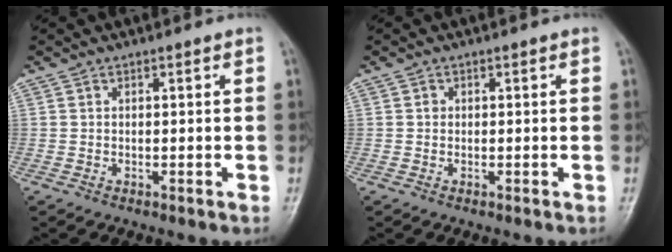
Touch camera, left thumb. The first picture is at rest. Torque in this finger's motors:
{"motor_torque": [-0.01, 0.04, -0.09, -0.02, 0.00]}